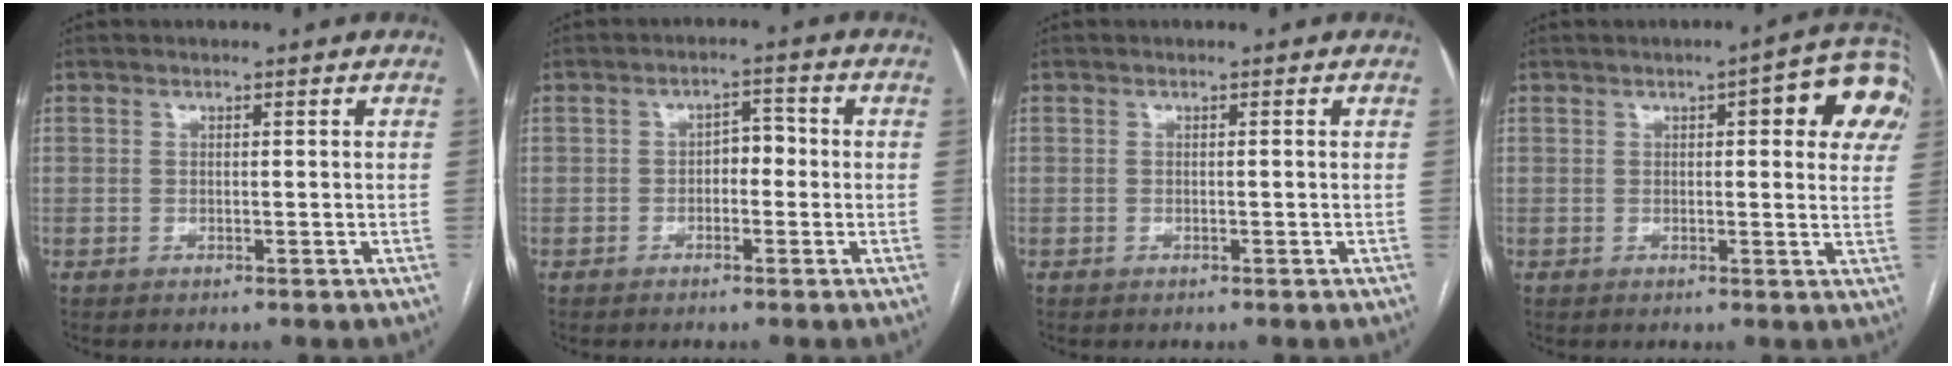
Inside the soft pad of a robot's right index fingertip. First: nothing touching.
{"total": 3.1, "force": [-0.5, 1.8, 2.4], "torque": [-0.031, 0.017, -0.011]}
{"total": 0.0}
{"total": 10.9, "force": [4.2, 2.8, 9.6], "torque": [-0.105, 0.011, 0.037]}